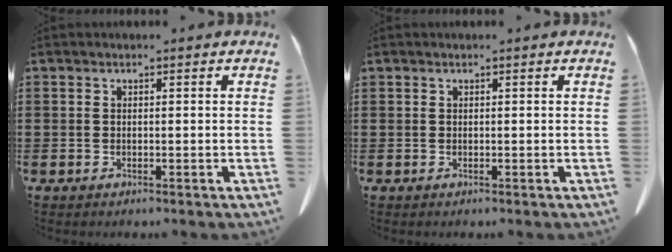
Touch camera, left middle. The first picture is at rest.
{"total": 0.0}